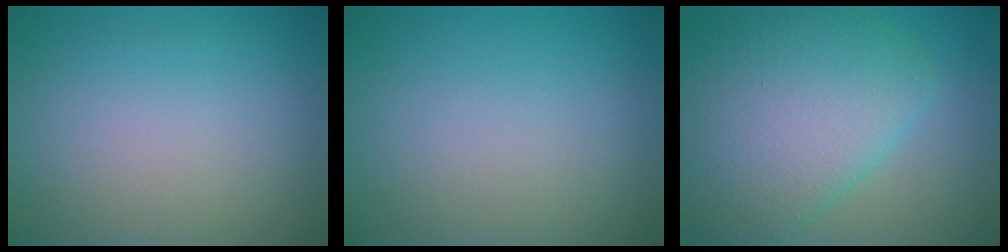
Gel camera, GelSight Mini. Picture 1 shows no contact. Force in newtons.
{"total": 0.0}
{"total": 8.9, "press": 8.9, "slide": 0.2}